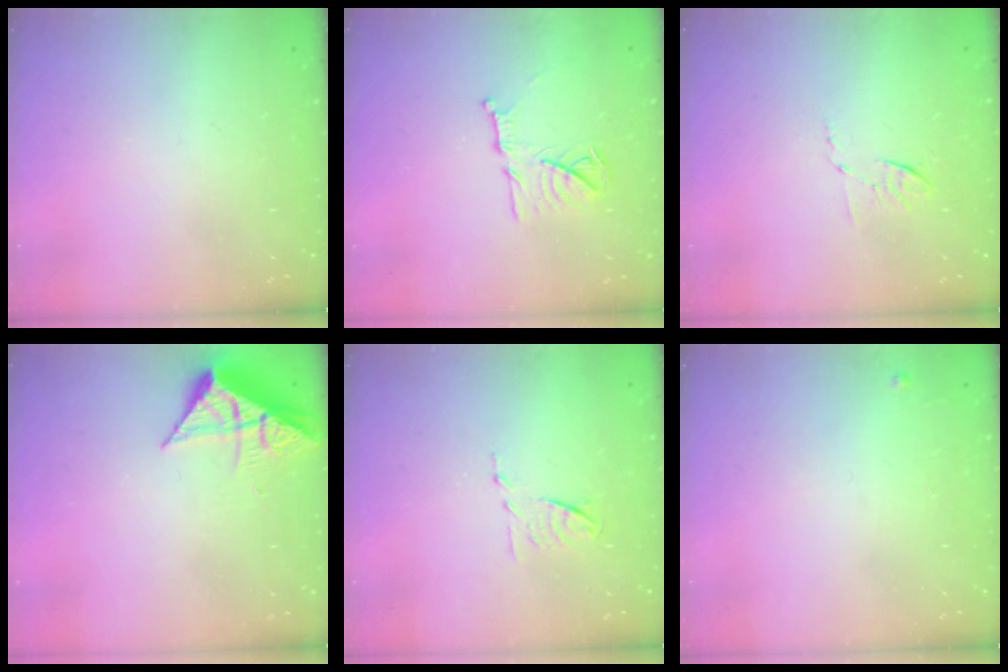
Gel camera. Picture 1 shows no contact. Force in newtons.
{"total": 12.5, "press": 12.5, "slide": 0.8}
{"total": 5.7, "press": 5.5, "slide": 1.5}
{"total": 7.6, "press": 7.6, "slide": 0.4}
{"total": 6.3, "press": 6.2, "slide": 1.0}
{"total": 2.4, "press": 2.4, "slide": 0.4}